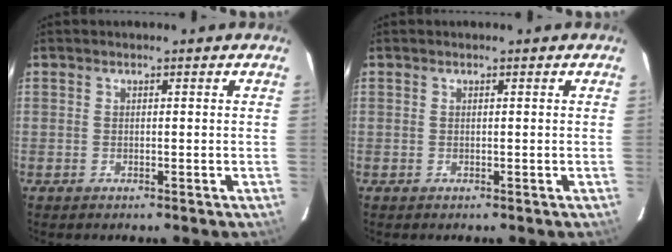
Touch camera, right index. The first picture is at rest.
{"total": 0.0}